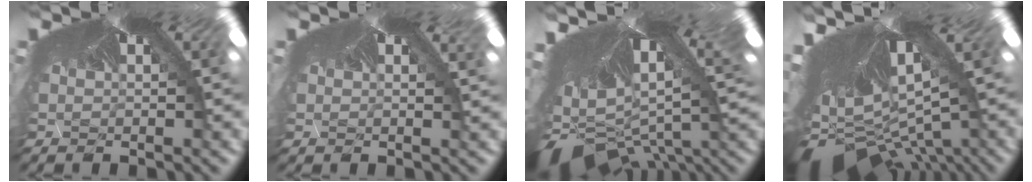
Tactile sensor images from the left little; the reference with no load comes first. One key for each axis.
{"total": 0.5, "fx": 0.4, "fy": 0.2, "fz": -0.3, "tx": -0.002, "ty": 0.003, "tz": 0.006}
{"total": 6.4, "fx": -6.3, "fy": 0.4, "fz": 1.2, "tx": -0.028, "ty": -0.090, "tz": -0.071}
{"total": 8.7, "fx": -8.5, "fy": 0.6, "fz": 1.6, "tx": -0.034, "ty": -0.126, "tz": -0.096}